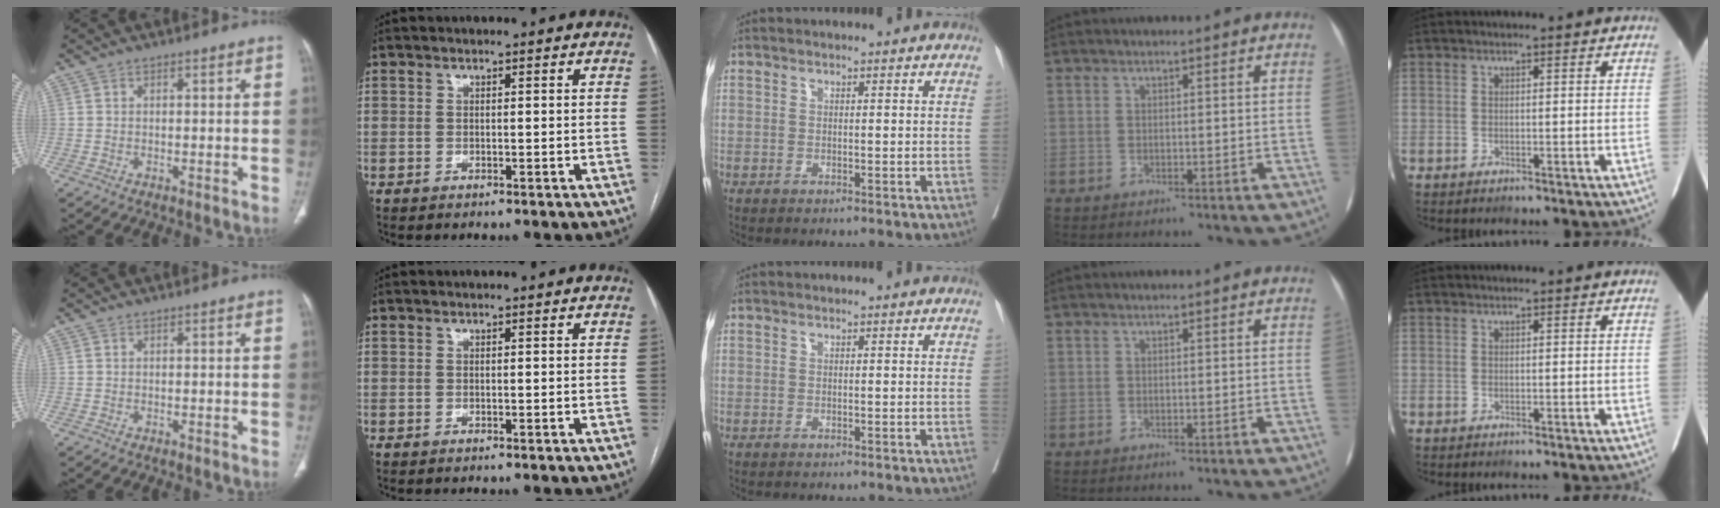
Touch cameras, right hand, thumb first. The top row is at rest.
{}